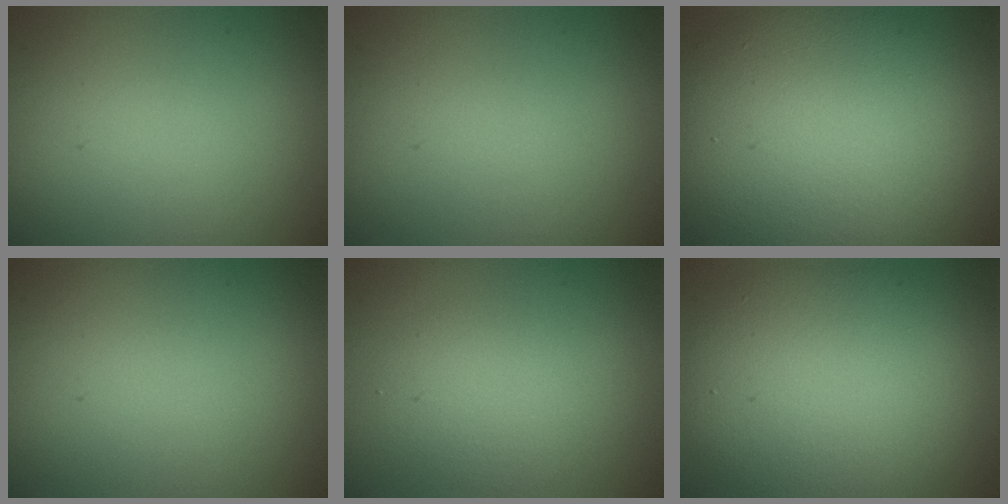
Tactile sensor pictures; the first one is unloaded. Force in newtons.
{"total": 0.0}
{"total": 12.3, "press": 12.3, "slide": 0.7}
{"total": 0.0}
{"total": 2.6, "press": 2.6, "slide": 0.2}
{"total": 8.8, "press": 8.8, "slide": 0.3}